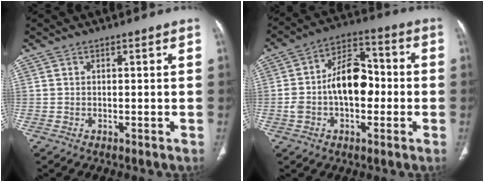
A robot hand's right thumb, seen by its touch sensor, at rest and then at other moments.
{"total": 13.5, "force": [-1.2, 8.3, 10.6], "torque": [-0.163, 0.045, -0.024]}